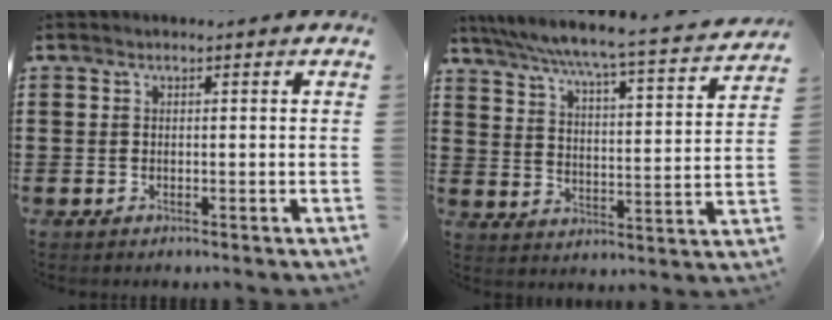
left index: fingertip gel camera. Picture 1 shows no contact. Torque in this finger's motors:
{"motor_torque": [0.13, -1.67, 0.74, 0.21]}